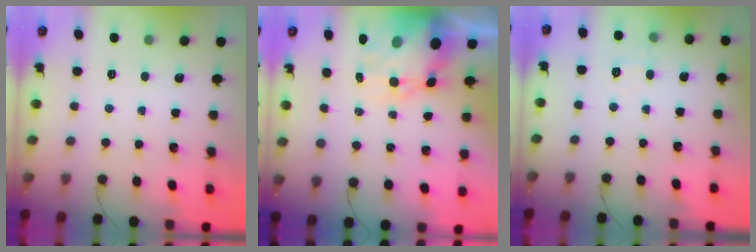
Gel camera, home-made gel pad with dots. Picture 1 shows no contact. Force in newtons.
{"total": 10.7, "press": 10.4, "slide": 2.8}
{"total": 5.3, "press": 5.1, "slide": 1.3}